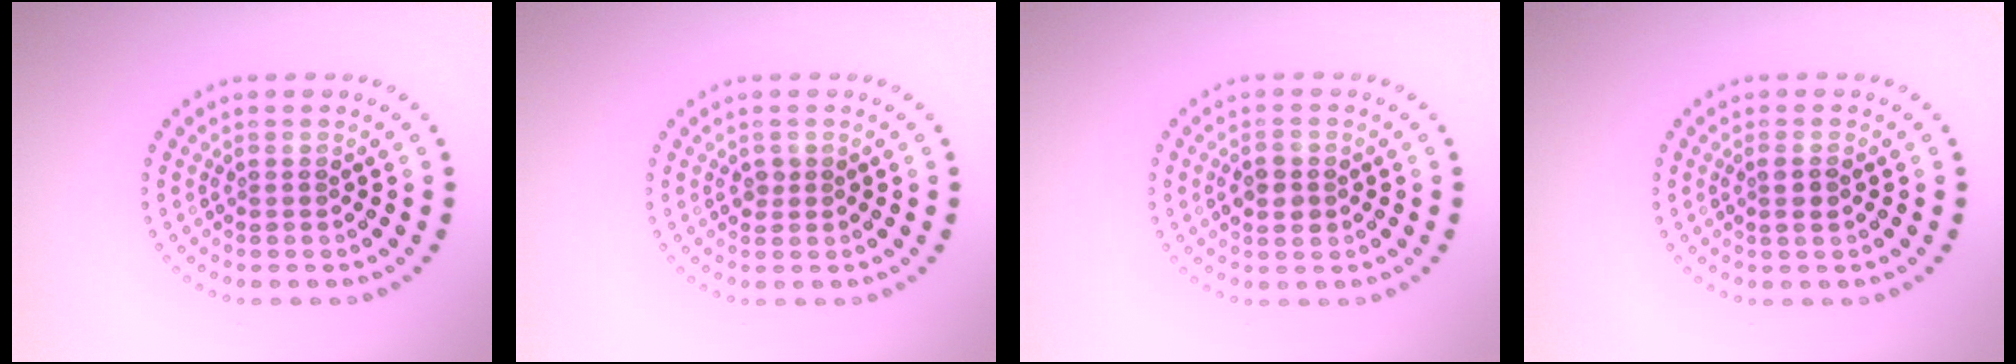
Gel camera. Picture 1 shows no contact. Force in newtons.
{"total": 0.8, "press": 0.7, "slide": 0.2}
{"total": 2.5, "press": 2.5, "slide": 0.2}
{"total": 1.4, "press": 1.2, "slide": 0.7}